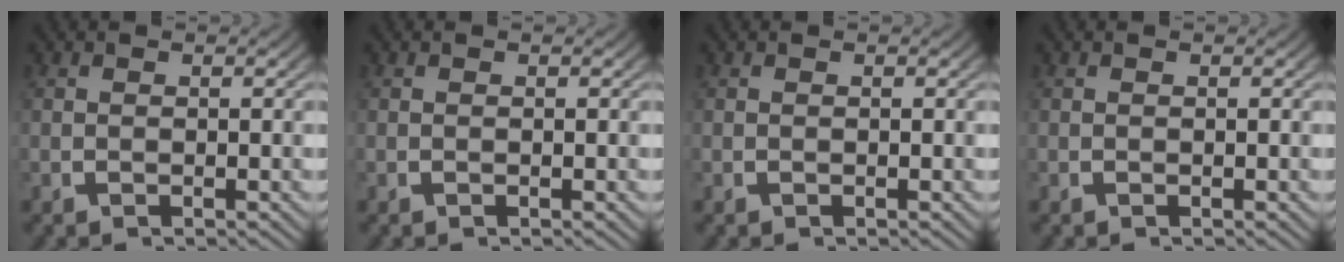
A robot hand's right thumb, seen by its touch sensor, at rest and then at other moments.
{"total": 0.0}
{"total": 0.0}
{"total": 0.0}